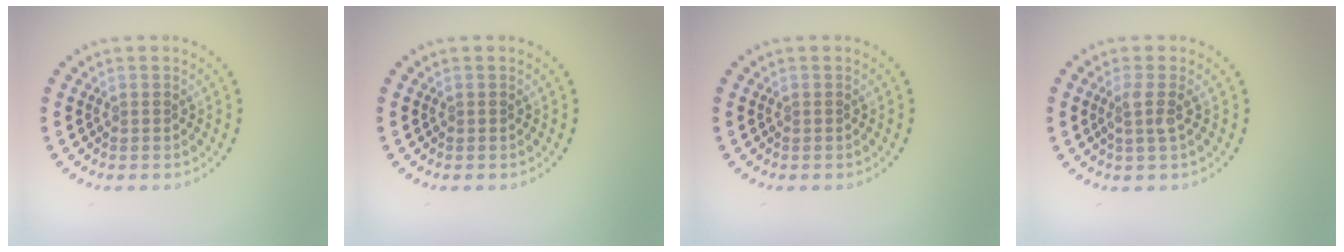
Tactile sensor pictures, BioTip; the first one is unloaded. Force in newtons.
{"total": 0.0}
{"total": 0.0}
{"total": 1.8, "press": 1.3, "slide": 1.2}